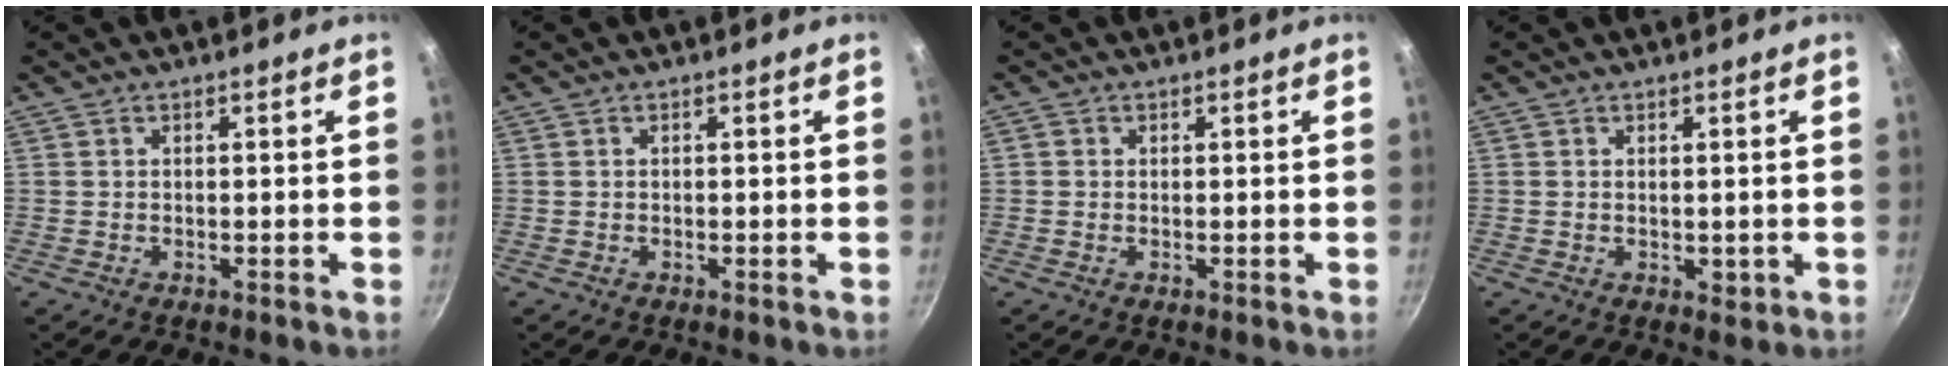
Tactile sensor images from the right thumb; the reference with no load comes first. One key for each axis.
{"total": 0.0}
{"total": 0.7, "fx": 0.0, "fy": 0.7, "fz": 0.2, "tx": -0.001, "ty": 0.002, "tz": -0.002}
{"total": 1.5, "fx": 0.1, "fy": 1.0, "fz": 1.1, "tx": -0.013, "ty": -0.002, "tz": 0.002}